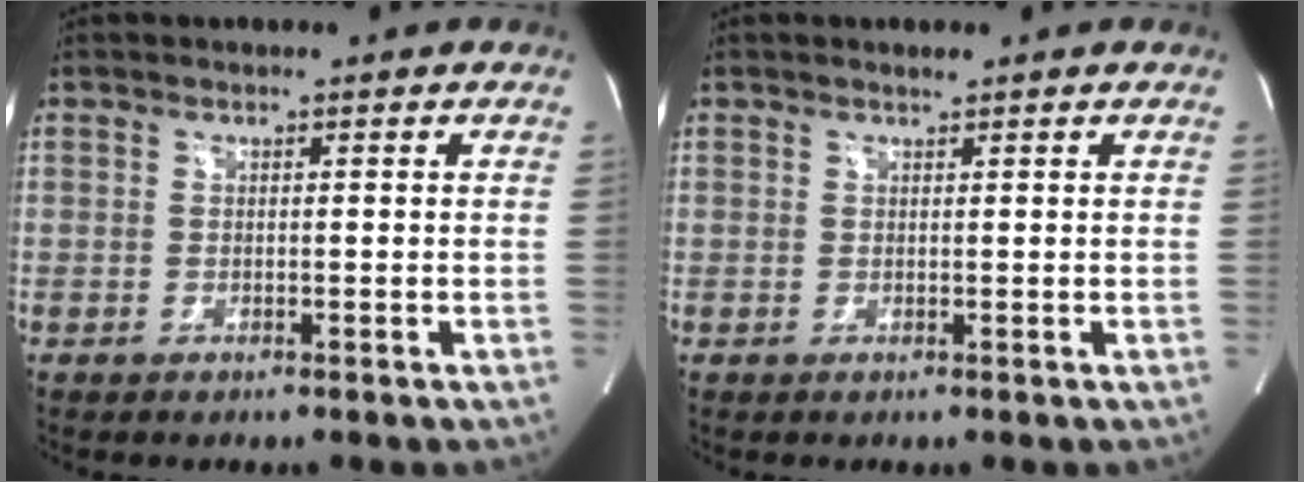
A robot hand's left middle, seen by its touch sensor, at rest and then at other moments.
{"total": 0.5, "force": [0.5, 0.0, 0.2], "torque": [-0.011, 0.000, 0.010]}